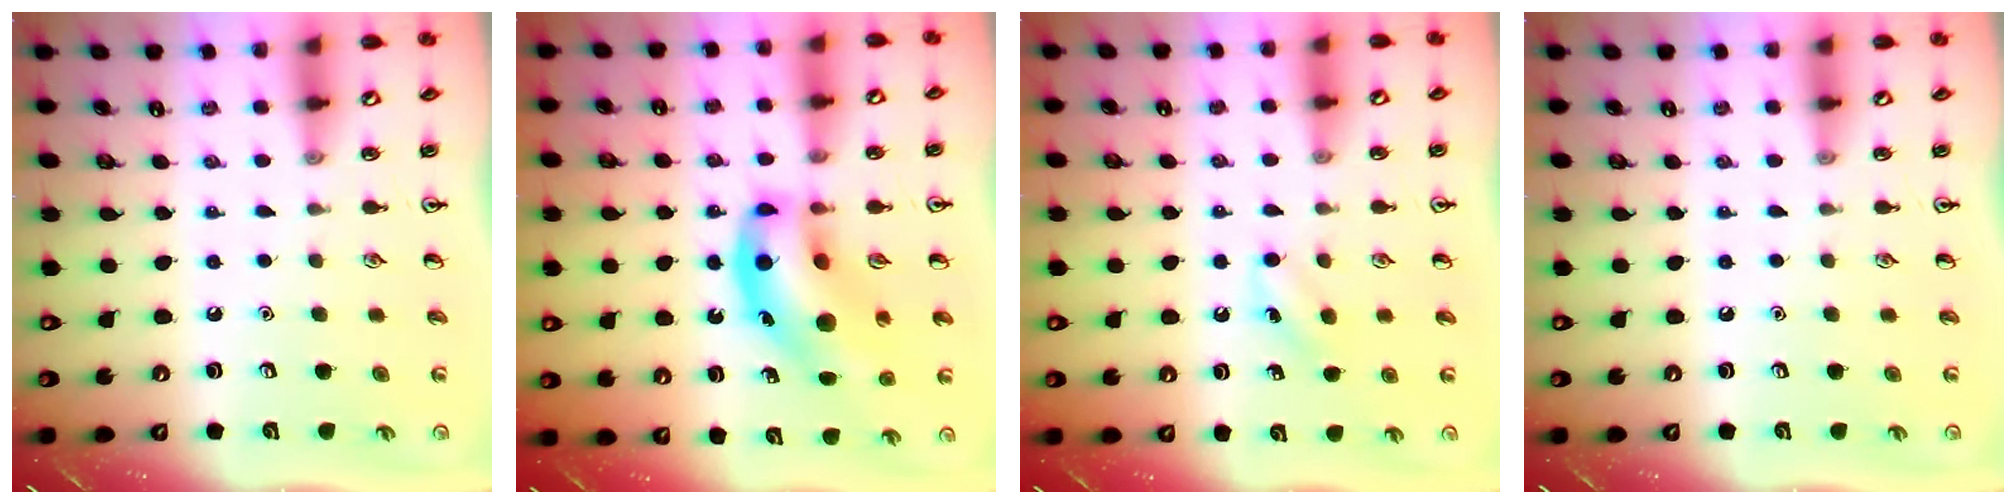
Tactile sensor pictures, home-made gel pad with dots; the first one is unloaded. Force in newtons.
{"total": 17.1, "press": 16.5, "slide": 4.5}
{"total": 6.3, "press": 6.0, "slide": 2.0}
{"total": 0.0}